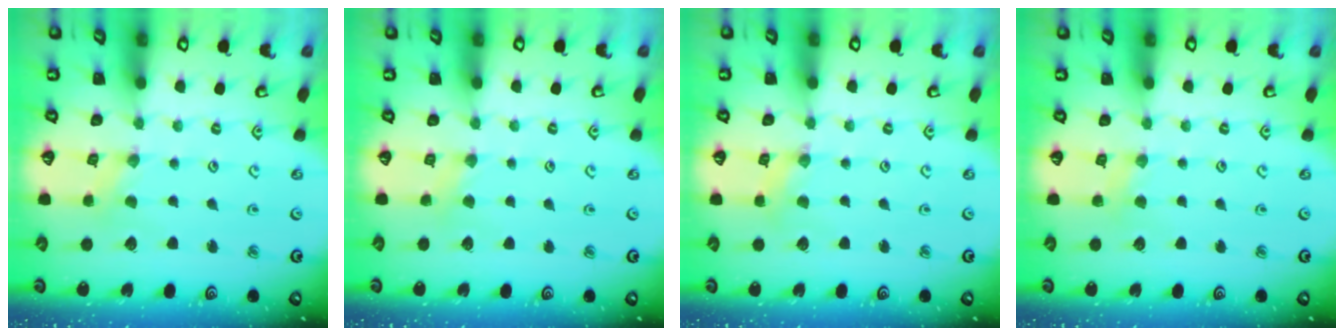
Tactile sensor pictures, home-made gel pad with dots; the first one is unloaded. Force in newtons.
{"total": 2.8, "press": 2.7, "slide": 0.5}
{"total": 2.3, "press": 2.2, "slide": 0.3}
{"total": 3.2, "press": 3.2, "slide": 0.5}